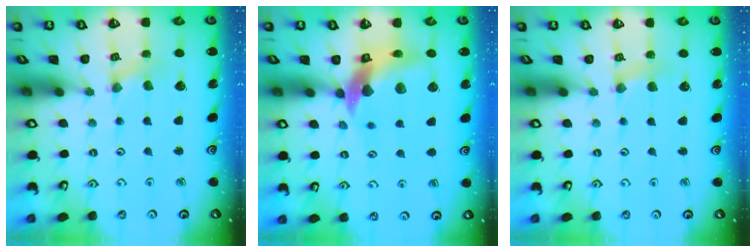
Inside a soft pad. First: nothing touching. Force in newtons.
{"total": 12.2, "press": 12.0, "slide": 1.9}
{"total": 3.8, "press": 3.8, "slide": 0.4}